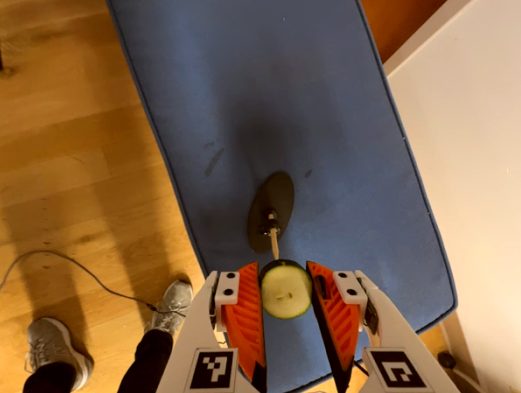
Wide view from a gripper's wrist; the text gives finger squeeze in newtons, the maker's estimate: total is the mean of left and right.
{"total": 7.0, "left": 6.7, "right": 7.3}